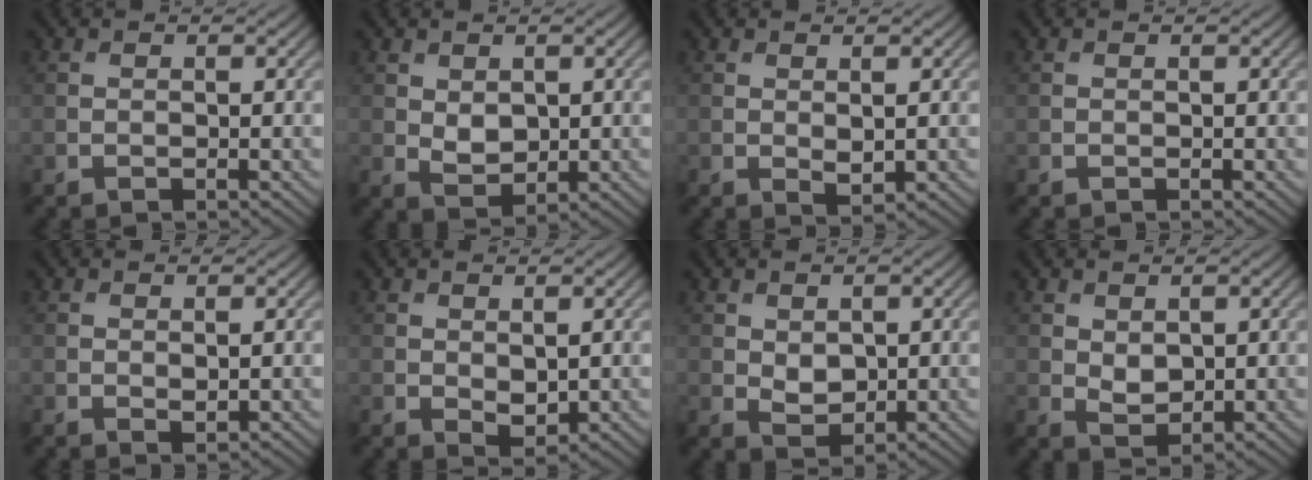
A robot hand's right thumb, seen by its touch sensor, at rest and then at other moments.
{"total": 2.8, "force": [0.7, 2.0, 1.8], "torque": [-0.043, -0.006, 0.019]}
{"total": 1.4, "force": [0.3, 0.6, 1.2], "torque": [-0.022, -0.007, 0.010]}
{"total": 0.0}
{"total": 0.8, "force": [0.3, 0.4, 0.7], "torque": [-0.011, -0.006, 0.006]}
{"total": 2.0, "force": [0.5, 1.2, 1.6], "torque": [-0.029, -0.009, 0.015]}
{"total": 2.6, "force": [0.7, 1.9, 1.7], "torque": [-0.039, -0.006, 0.018]}
{"total": 2.4, "force": [0.8, 1.6, 1.6], "torque": [-0.035, -0.006, 0.021]}